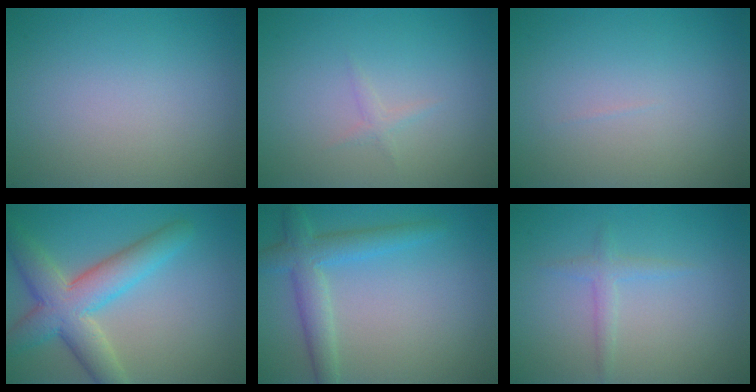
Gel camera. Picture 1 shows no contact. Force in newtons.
{"total": 0.7, "press": 0.7, "slide": 0.0}
{"total": 0.0}
{"total": 6.9, "press": 6.9, "slide": 0.4}
{"total": 3.8, "press": 3.8, "slide": 0.1}
{"total": 1.4, "press": 1.4, "slide": 0.1}